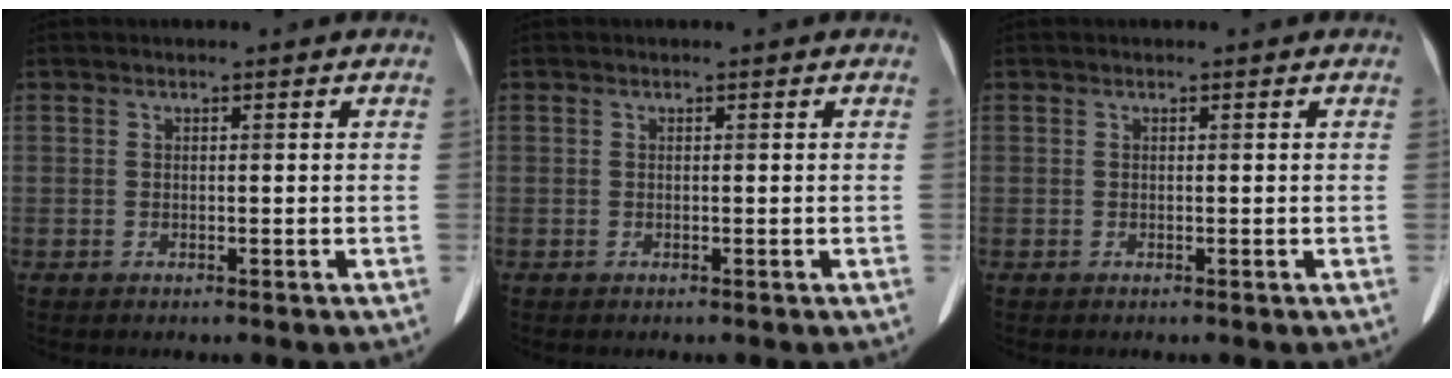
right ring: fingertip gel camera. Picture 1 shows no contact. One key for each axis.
{"total": 0.0}
{"total": 0.0}